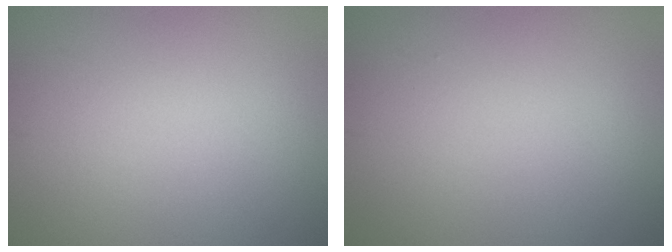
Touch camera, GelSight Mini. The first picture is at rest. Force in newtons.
{"total": 0.0}